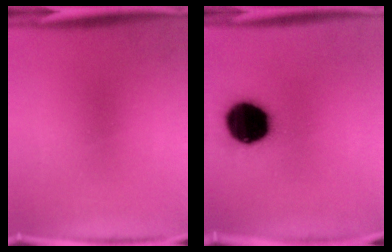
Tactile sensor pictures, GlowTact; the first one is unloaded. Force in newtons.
{"total": 19.5}